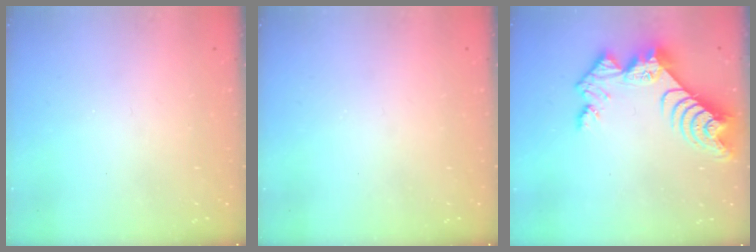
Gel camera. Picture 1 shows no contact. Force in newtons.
{"total": 0.0}
{"total": 12.5, "press": 12.5, "slide": 1.2}